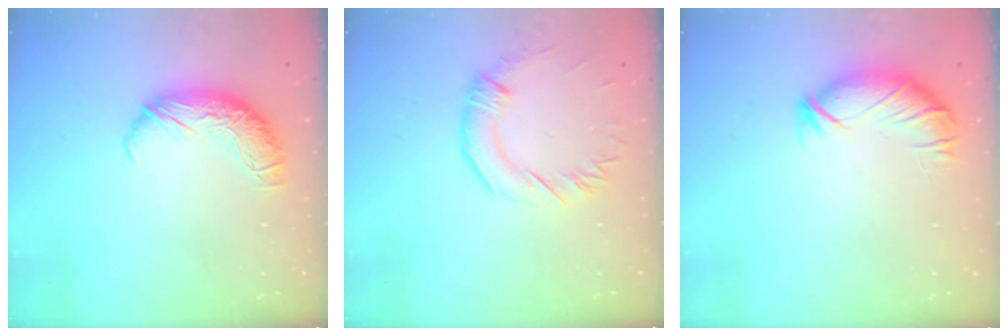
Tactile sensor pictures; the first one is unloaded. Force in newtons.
{"total": 0.8, "press": 0.7, "slide": 0.4}
{"total": 3.1, "press": 3.0, "slide": 0.8}